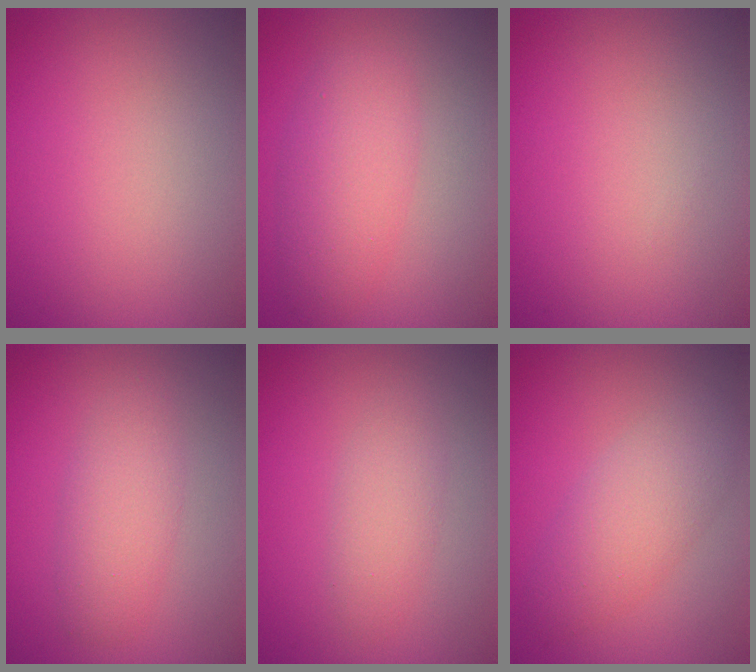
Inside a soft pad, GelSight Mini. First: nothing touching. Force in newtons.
{"total": 4.1, "press": 4.1, "slide": 0.2}
{"total": 0.0}
{"total": 3.0, "press": 3.0, "slide": 0.1}
{"total": 2.3, "press": 2.3, "slide": 0.1}
{"total": 4.0, "press": 4.0, "slide": 0.2}